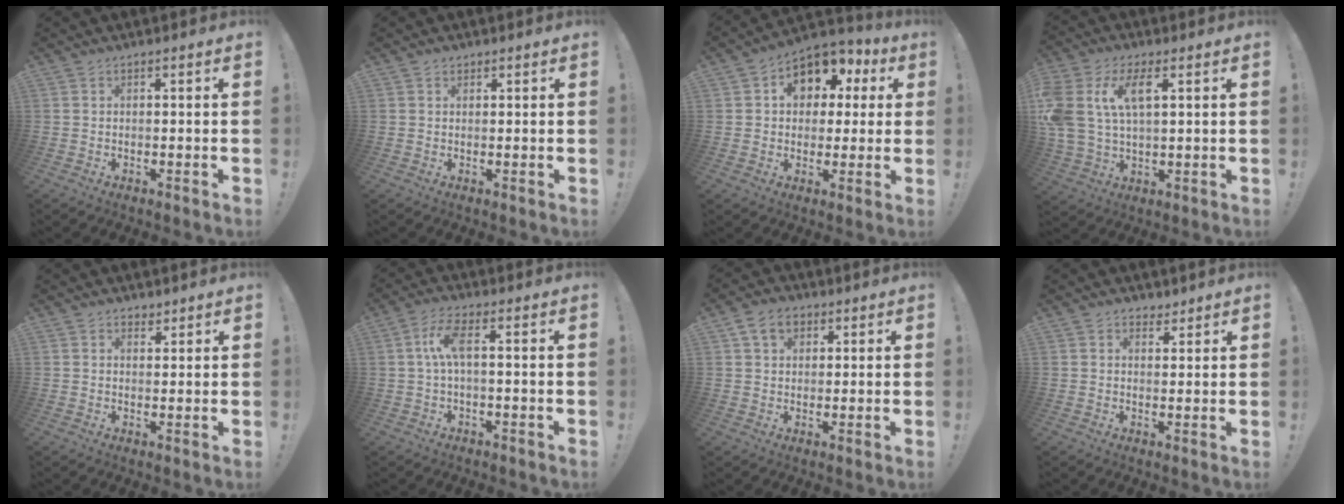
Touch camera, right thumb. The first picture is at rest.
{"total": 1.1, "force": [0.8, 0.7, 0.2], "torque": [-0.001, -0.001, 0.016]}
{"total": 10.5, "force": [3.4, 8.4, 5.2], "torque": [-0.077, -0.013, 0.068]}
{"total": 11.8, "force": [4.3, 6.4, 8.9], "torque": [-0.200, -0.002, 0.080]}
{"total": 2.2, "force": [1.7, 1.4, 0.3], "torque": [0.007, -0.011, 0.029]}
{"total": 7.3, "force": [0.7, 1.9, 7.0], "torque": [-0.140, 0.008, 0.013]}
{"total": 7.0, "force": [3.2, 5.1, 3.7], "torque": [-0.056, -0.001, 0.060]}
{"total": 3.0, "force": [2.3, 1.9, 0.3], "torque": [0.004, -0.012, 0.041]}